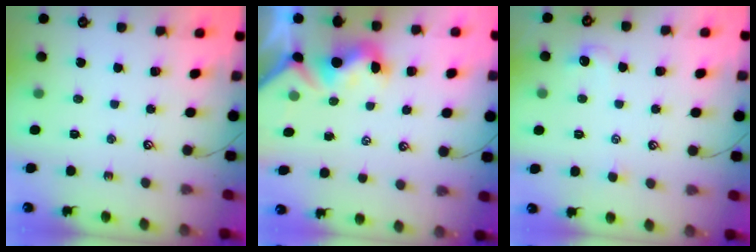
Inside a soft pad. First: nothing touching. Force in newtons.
{"total": 2.2, "press": 2.2, "slide": 0.5}
{"total": 0.5, "press": 0.2, "slide": 0.5}